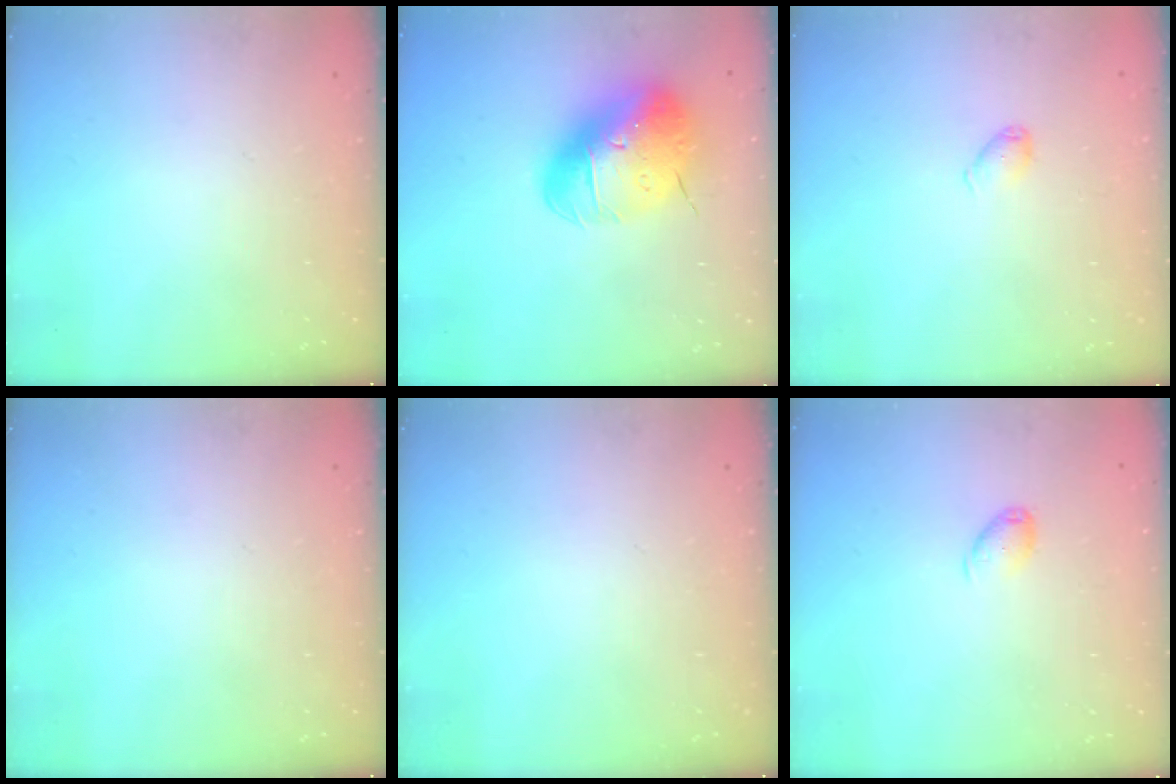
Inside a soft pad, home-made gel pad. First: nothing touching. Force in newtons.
{"total": 20.4, "press": 20.2, "slide": 3.2}
{"total": 4.3, "press": 4.2, "slide": 0.7}
{"total": 0.0}
{"total": 0.0}
{"total": 6.3, "press": 6.2, "slide": 1.1}